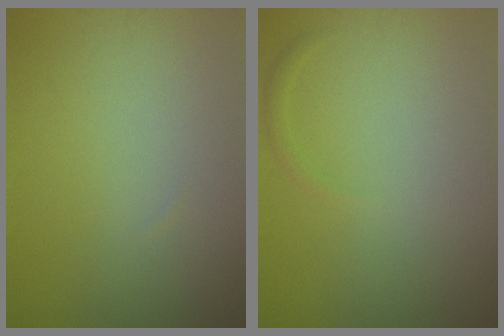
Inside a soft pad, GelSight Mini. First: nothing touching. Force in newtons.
{"total": 0.5, "press": 0.5, "slide": 0.1}